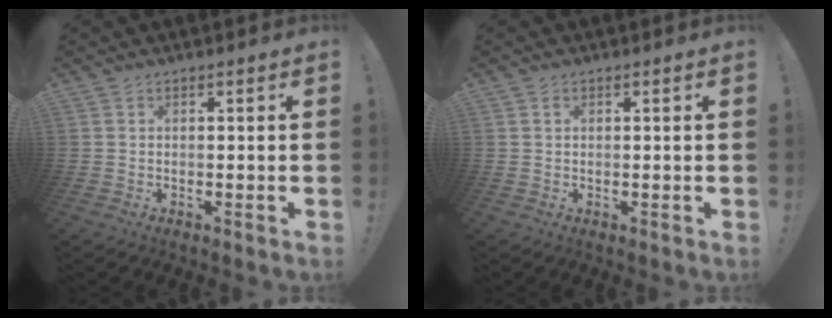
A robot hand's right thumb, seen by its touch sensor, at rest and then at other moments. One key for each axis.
{"total": 0.8, "fx": 0.3, "fy": 0.7, "fz": 0.3, "tx": -0.010, "ty": 0.005, "tz": 0.007}